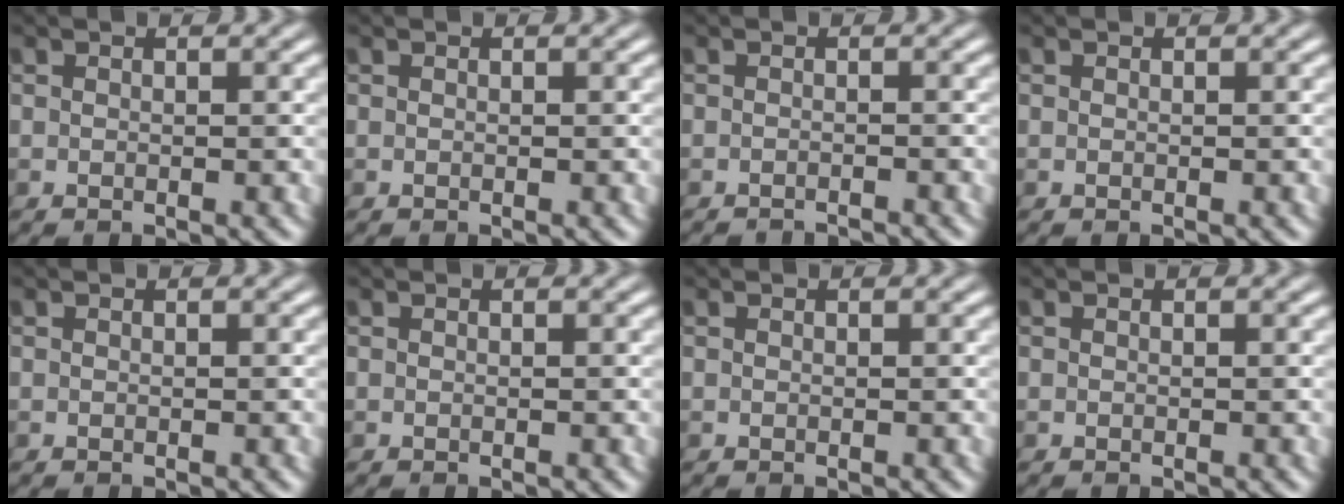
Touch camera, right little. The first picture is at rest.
{"total": 0.0}
{"total": 0.9, "force": [-0.9, -0.2, 0.2], "torque": [0.000, -0.003, -0.018]}
{"total": 0.0}
{"total": 0.0}
{"total": 0.0}
{"total": 0.0}
{"total": 0.0}